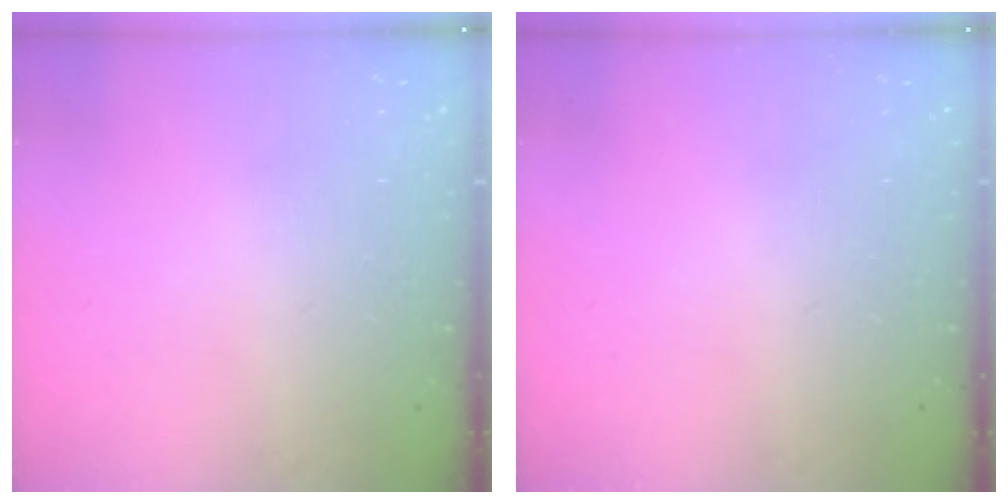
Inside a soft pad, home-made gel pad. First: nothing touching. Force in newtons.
{"total": 0.0}